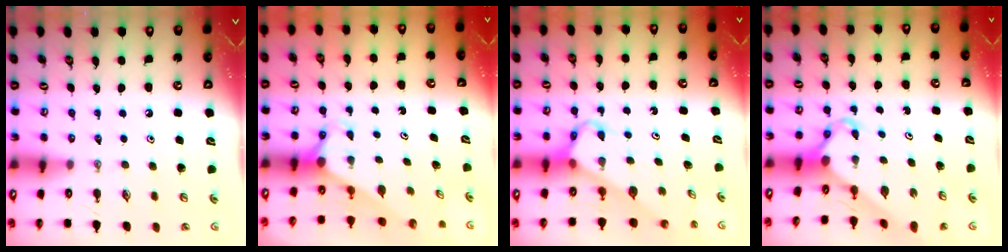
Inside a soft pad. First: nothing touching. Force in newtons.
{"total": 2.8, "press": 2.8, "slide": 0.0}
{"total": 3.8, "press": 3.8, "slide": 0.2}
{"total": 4.9, "press": 4.9, "slide": 0.5}